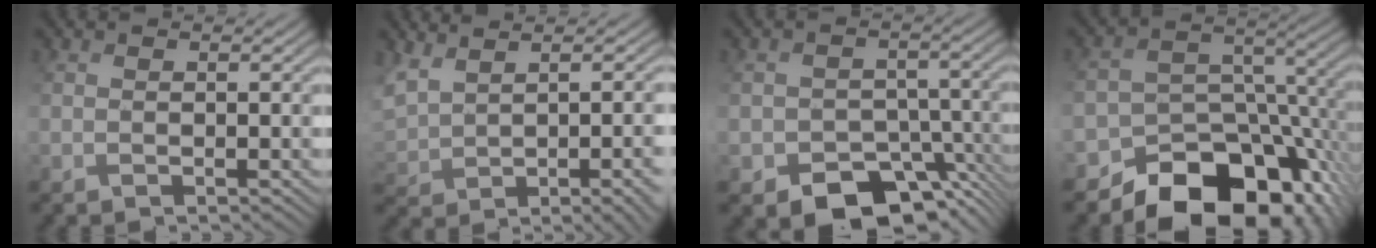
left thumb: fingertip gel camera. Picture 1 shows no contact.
{"total": 8.7, "force": [1.2, 4.2, 7.5], "torque": [-0.131, -0.003, 0.052]}
{"total": 8.7, "force": [-5.5, 5.8, 3.4], "torque": [-0.042, -0.010, -0.084]}
{"total": 14.6, "force": [-10.0, 8.3, 6.8], "torque": [-0.111, -0.023, -0.145]}